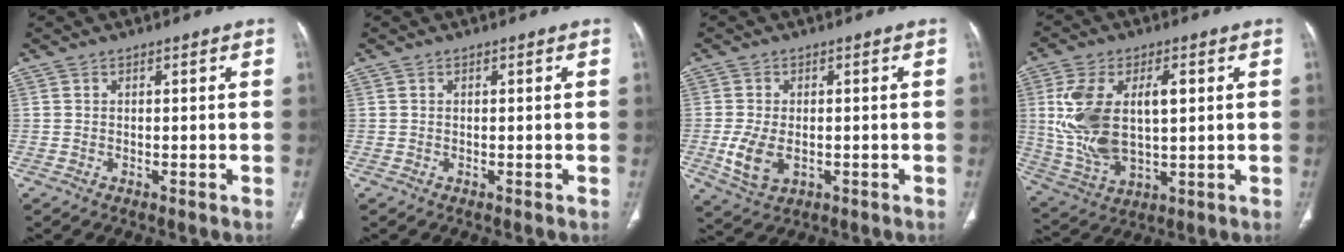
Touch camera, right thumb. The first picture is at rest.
{"total": 0.0}
{"total": 6.8, "force": [-1.2, 4.2, 5.2], "torque": [-0.104, -0.006, -0.014]}
{"total": 16.5, "force": [2.3, 8.7, 13.8], "torque": [-0.273, -0.001, 0.055]}